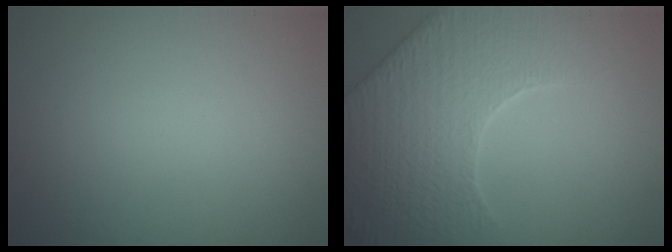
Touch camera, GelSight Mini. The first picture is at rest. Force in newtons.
{"total": 6.8, "press": 5.8, "slide": 3.6}